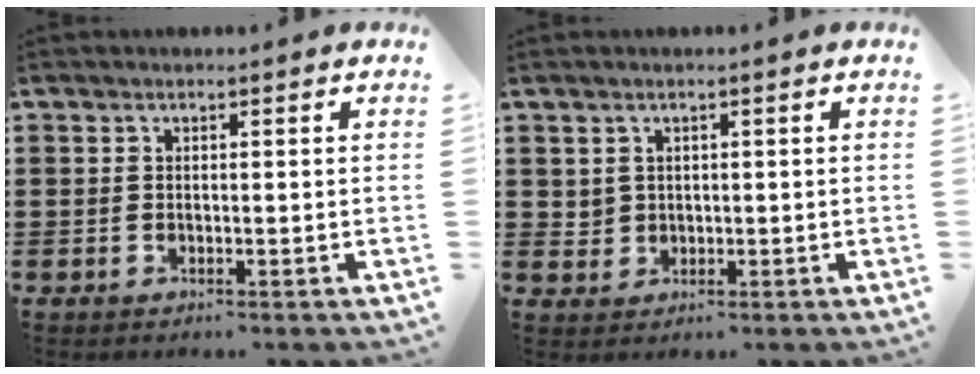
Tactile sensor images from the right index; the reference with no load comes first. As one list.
[{"total": 1.8, "force": [0.7, 1.6, 0.3], "torque": [-0.012, 0.008, 0.013]}]